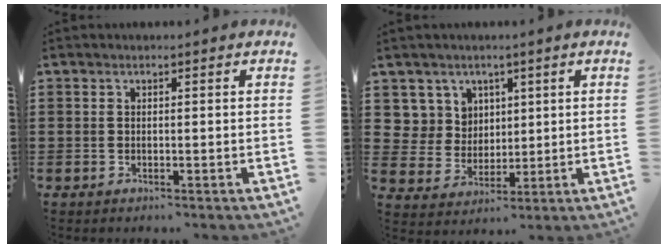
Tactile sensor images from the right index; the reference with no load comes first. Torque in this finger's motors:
{"motor_torque": [0.19, 0.23, 0.01, 0.00]}